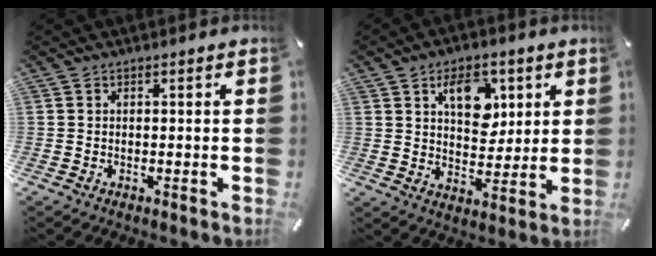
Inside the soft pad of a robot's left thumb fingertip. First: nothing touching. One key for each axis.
{"total": 10.5, "fx": 4.7, "fy": 7.2, "fz": 6.1, "tx": -0.077, "ty": -0.012, "tz": 0.077}